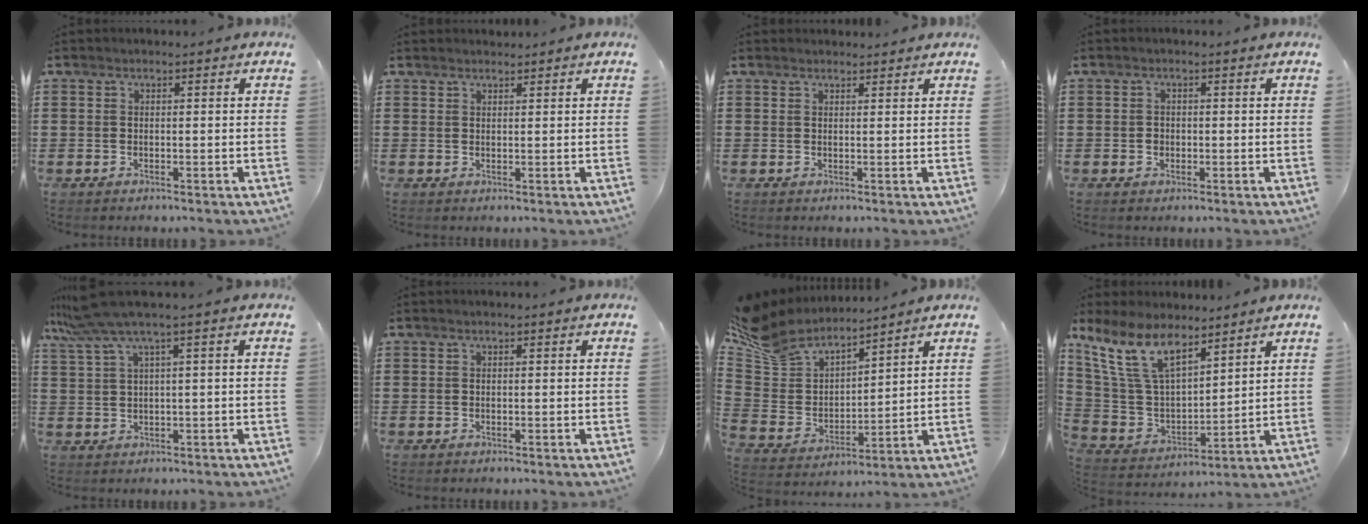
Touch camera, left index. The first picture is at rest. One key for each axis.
{"total": 1.2, "fx": 1.2, "fy": 0.2, "fz": 0.0, "tx": -0.002, "ty": 0.000, "tz": 0.023}
{"total": 1.2, "fx": 1.2, "fy": 0.4, "fz": 0.0, "tx": -0.002, "ty": 0.002, "tz": 0.023}
{"total": 0.9, "fx": 0.0, "fy": 0.8, "fz": 0.4, "tx": -0.010, "ty": 0.005, "tz": 0.000}
{"total": 5.0, "fx": 2.4, "fy": -0.4, "fz": 4.3, "tx": -0.104, "ty": -0.019, "tz": 0.038}
{"total": 0.0}
{"total": 7.6, "fx": 7.0, "fy": 2.8, "fz": 1.2, "tx": -0.068, "ty": -0.045, "tz": 0.127}
{"total": 12.2, "fx": 8.3, "fy": 4.9, "fz": 7.5, "tx": -0.182, "ty": -0.022, "tz": 0.156}